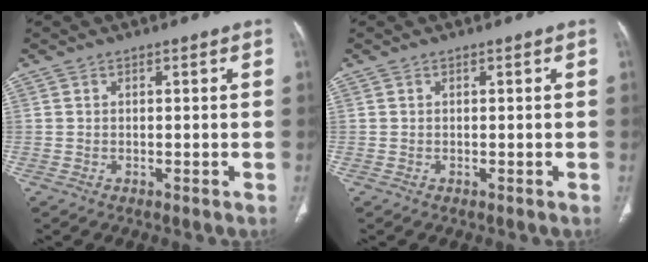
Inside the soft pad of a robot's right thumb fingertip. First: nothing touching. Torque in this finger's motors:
{"motor_torque": [-0.14, 0.14, -0.17, 0.03, 0.03]}